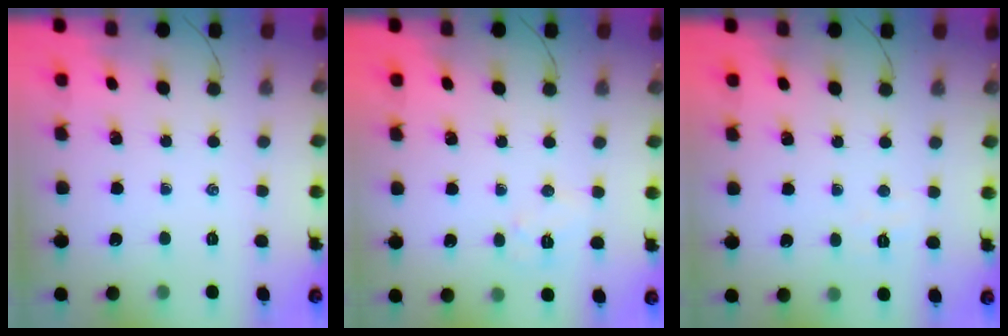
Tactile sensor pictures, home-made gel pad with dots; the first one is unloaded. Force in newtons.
{"total": 5.7, "press": 5.6, "slide": 0.9}
{"total": 3.2, "press": 3.1, "slide": 0.8}